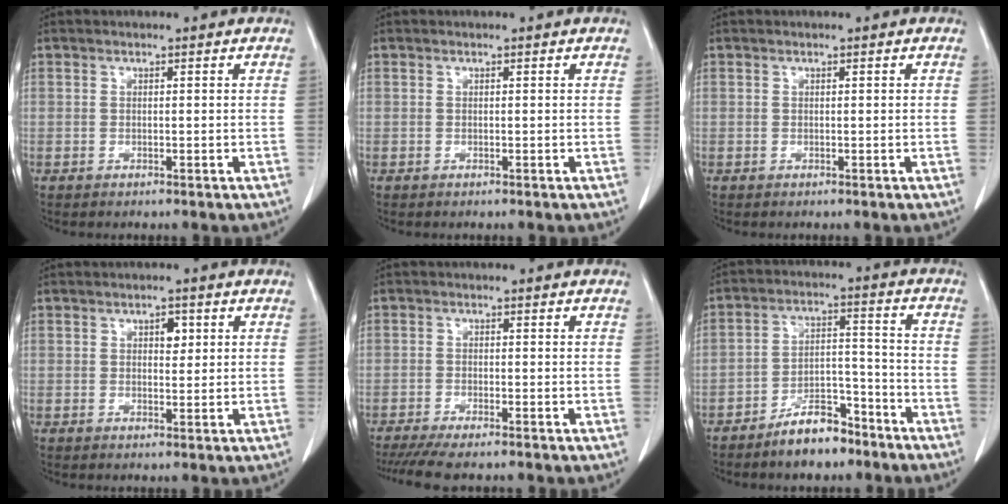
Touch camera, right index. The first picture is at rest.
{"total": 0.0}
{"total": 0.0}
{"total": 2.1, "force": [0.8, 1.2, 1.6], "torque": [-0.021, 0.000, 0.012]}
{"total": 7.4, "force": [-6.2, 0.8, 4.0], "torque": [-0.055, -0.015, -0.100]}
{"total": 8.2, "force": [-6.3, 3.4, 3.9], "torque": [-0.063, 0.019, -0.110]}